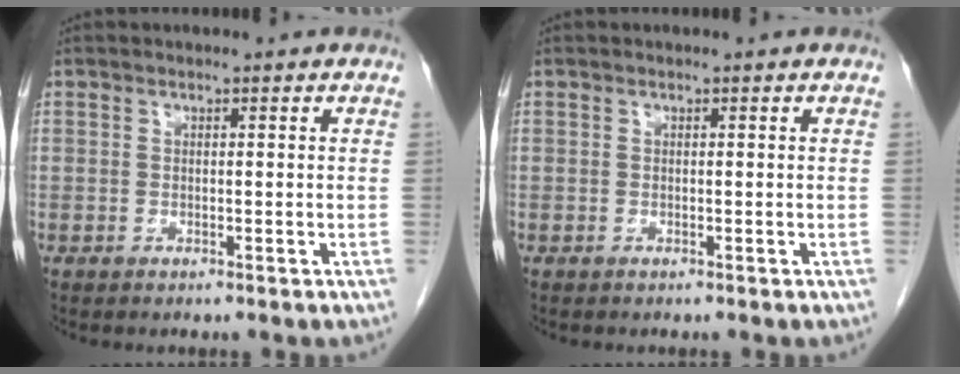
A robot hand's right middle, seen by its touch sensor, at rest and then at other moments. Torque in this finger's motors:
{"motor_torque": [0.00, 0.00, 0.00, 0.00]}